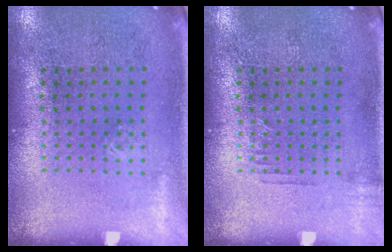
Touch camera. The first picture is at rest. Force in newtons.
{"total": 0.6, "press": 0.6, "slide": 0.2}